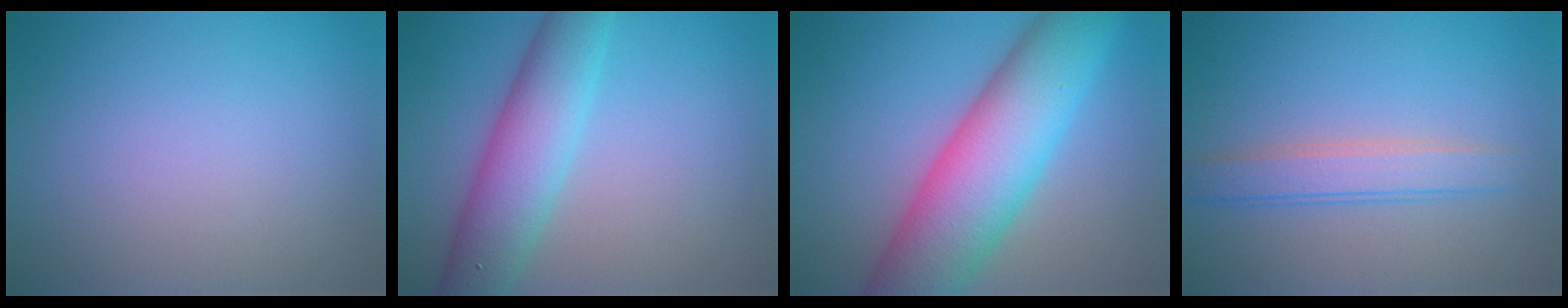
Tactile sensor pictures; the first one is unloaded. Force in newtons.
{"total": 6.8, "press": 6.8, "slide": 0.2}
{"total": 11.8, "press": 11.8, "slide": 0.3}
{"total": 2.9, "press": 2.9, "slide": 0.1}